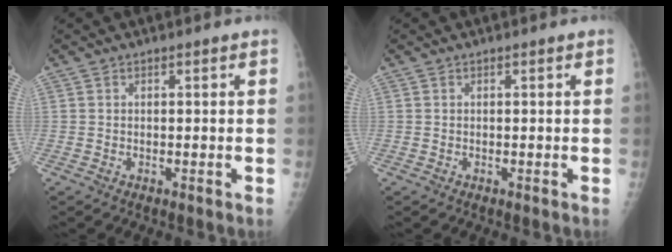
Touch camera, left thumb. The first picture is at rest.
{"total": 0.0}